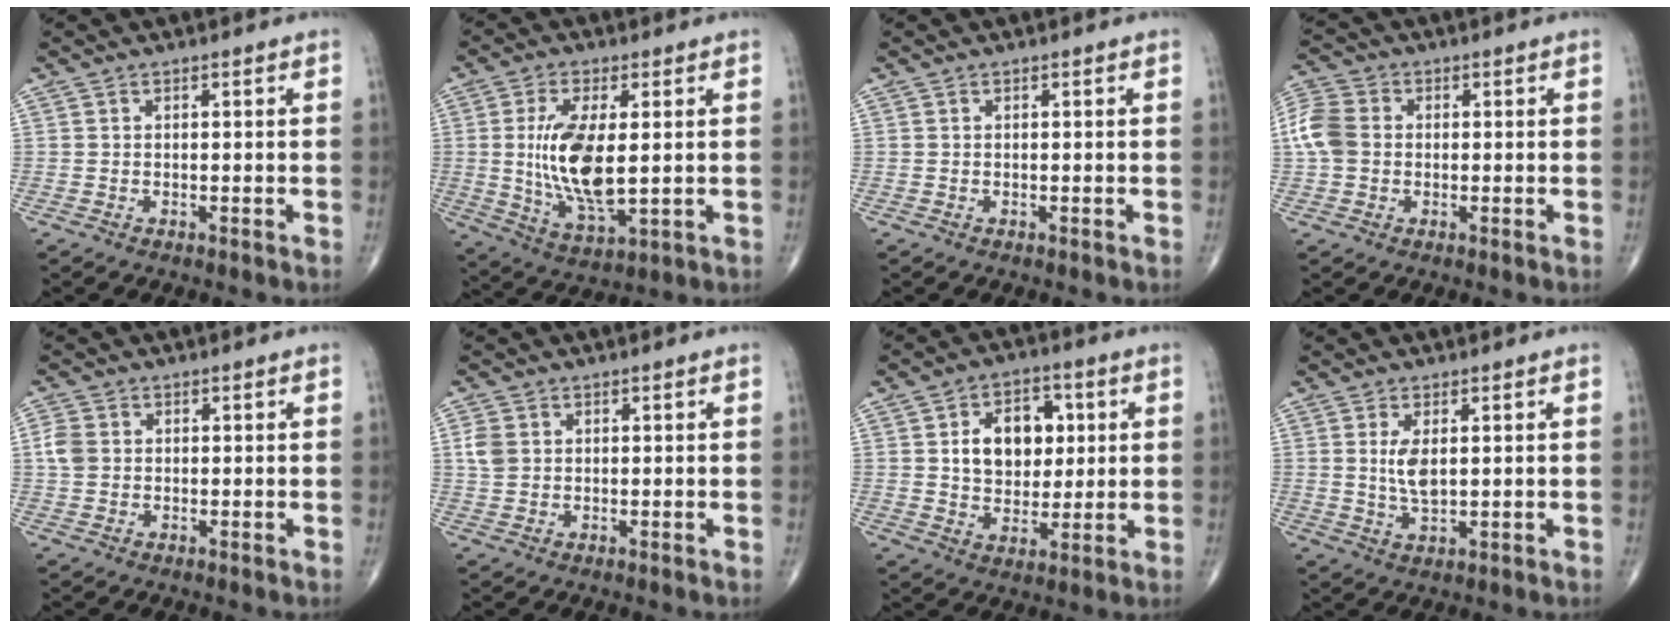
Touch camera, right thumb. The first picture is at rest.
{"total": 13.4, "force": [0.8, 5.5, 12.2], "torque": [-0.239, -0.021, 0.024]}
{"total": 0.0}
{"total": 8.0, "force": [0.1, 6.3, 4.9], "torque": [-0.111, 0.019, -0.006]}
{"total": 3.6, "force": [0.4, 2.9, 2.0], "torque": [-0.045, 0.006, 0.004]}
{"total": 3.6, "force": [0.8, 2.8, 2.0], "torque": [-0.039, 0.003, 0.016]}
{"total": 11.9, "force": [2.4, 8.5, 8.1], "torque": [-0.083, 0.000, 0.042]}
{"total": 4.6, "force": [1.0, 2.0, 4.1], "torque": [-0.079, -0.012, 0.025]}